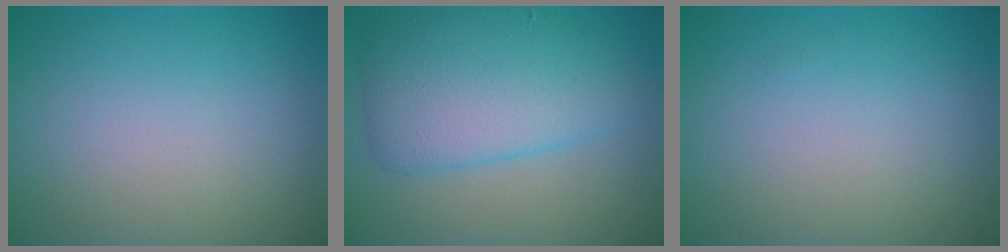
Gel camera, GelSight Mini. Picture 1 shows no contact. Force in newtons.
{"total": 6.6, "press": 6.6, "slide": 0.2}
{"total": 0.0}